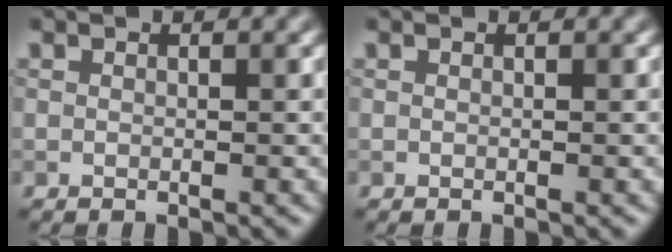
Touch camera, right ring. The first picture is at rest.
{"total": 0.0}